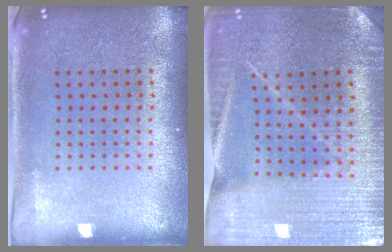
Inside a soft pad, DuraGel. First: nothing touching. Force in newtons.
{"total": 2.6, "press": 2.6, "slide": 0.4}